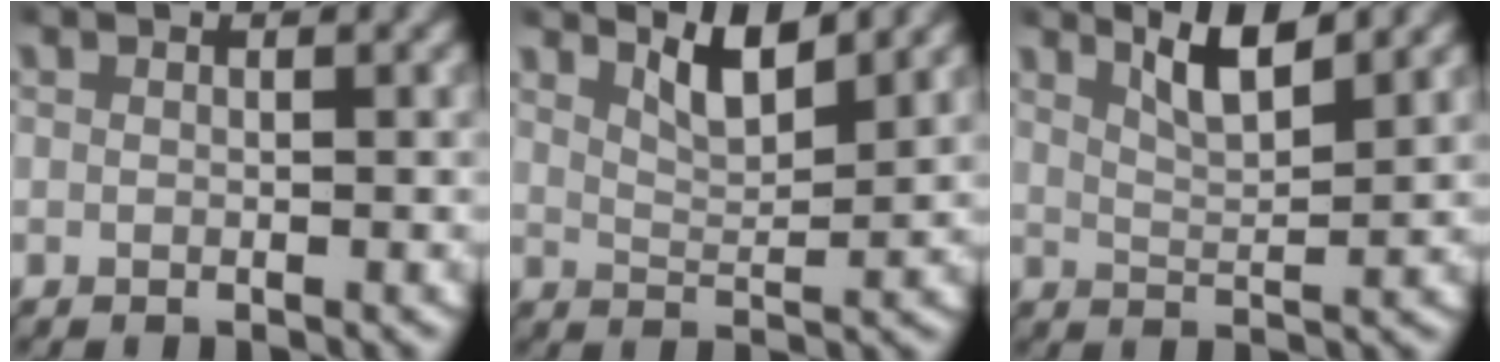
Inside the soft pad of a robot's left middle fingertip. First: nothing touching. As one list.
[{"total": 3.7, "force": [3.1, 0.5, 1.8], "torque": [-0.037, -0.003, 0.053]}, {"total": 4.2, "force": [3.3, 0.5, 2.4], "torque": [-0.045, 0.004, 0.055]}]